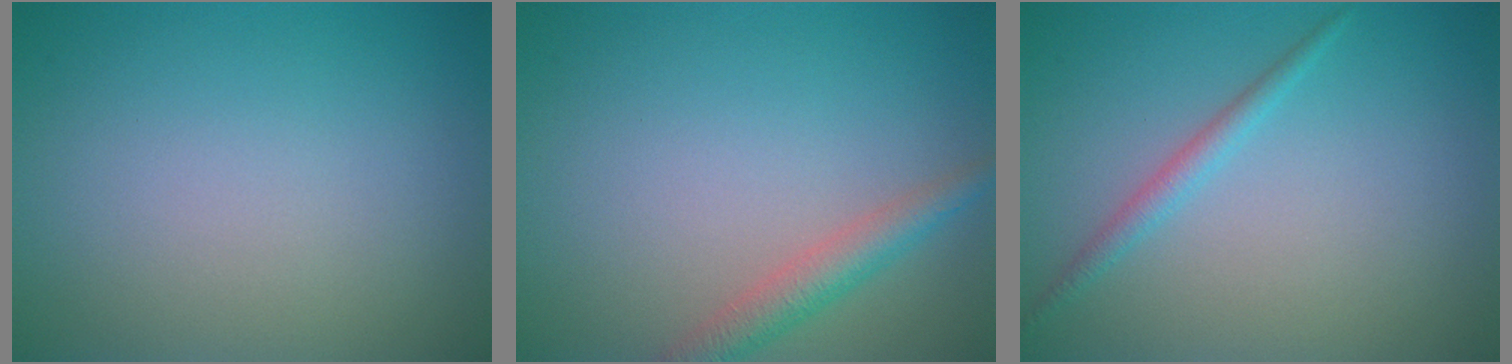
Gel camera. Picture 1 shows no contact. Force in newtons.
{"total": 2.6, "press": 2.6, "slide": 0.1}
{"total": 1.4, "press": 1.4, "slide": 0.1}